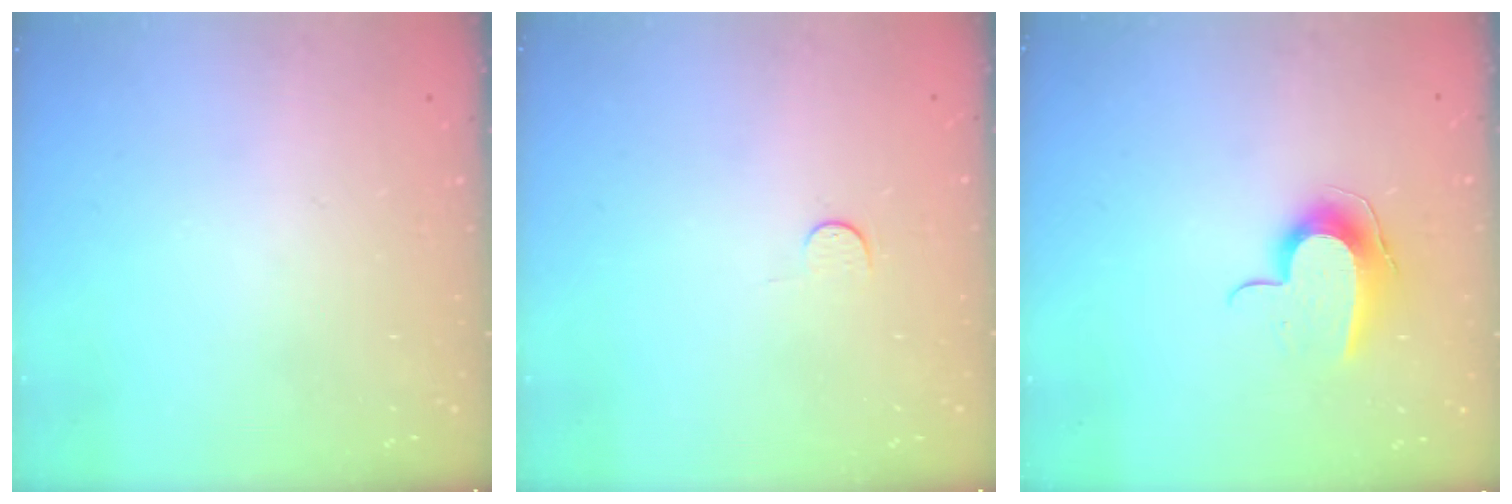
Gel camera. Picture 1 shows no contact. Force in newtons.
{"total": 2.8, "press": 2.8, "slide": 0.4}
{"total": 10.7, "press": 10.6, "slide": 0.8}